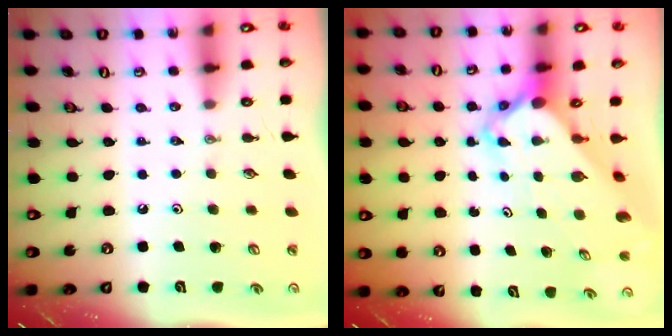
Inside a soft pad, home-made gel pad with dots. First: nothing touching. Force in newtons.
{"total": 4.2, "press": 4.2, "slide": 0.3}